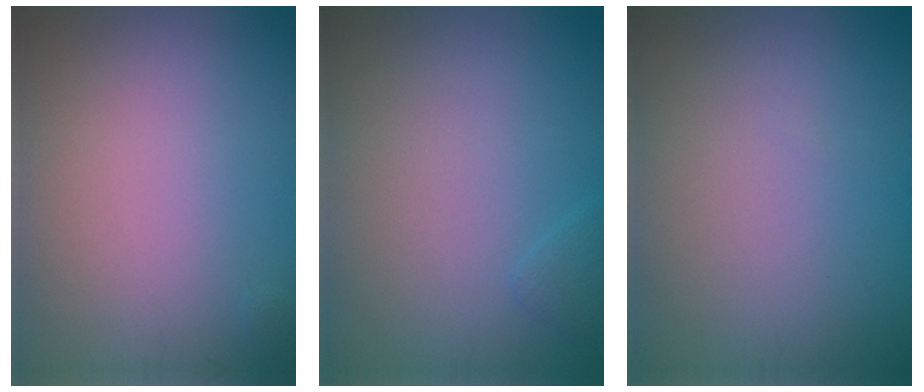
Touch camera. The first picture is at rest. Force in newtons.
{"total": 0.7, "press": 0.7, "slide": 0.1}
{"total": 0.0}